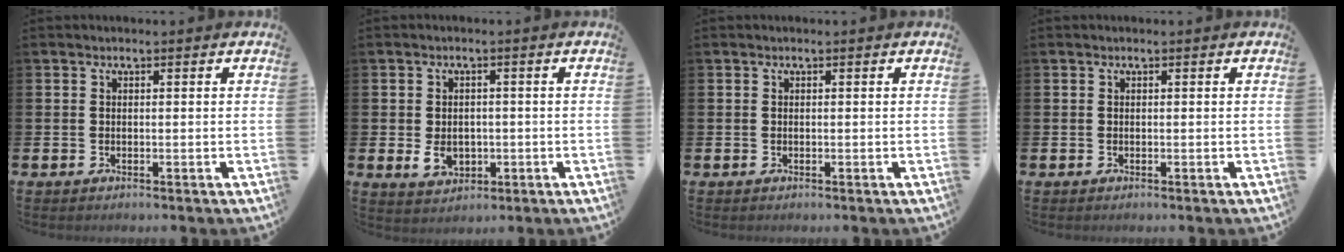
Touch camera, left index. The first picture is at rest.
{"total": 3.5, "force": [-0.6, 2.6, 2.2], "torque": [-0.030, -0.001, -0.015]}
{"total": 0.0}
{"total": 0.0}